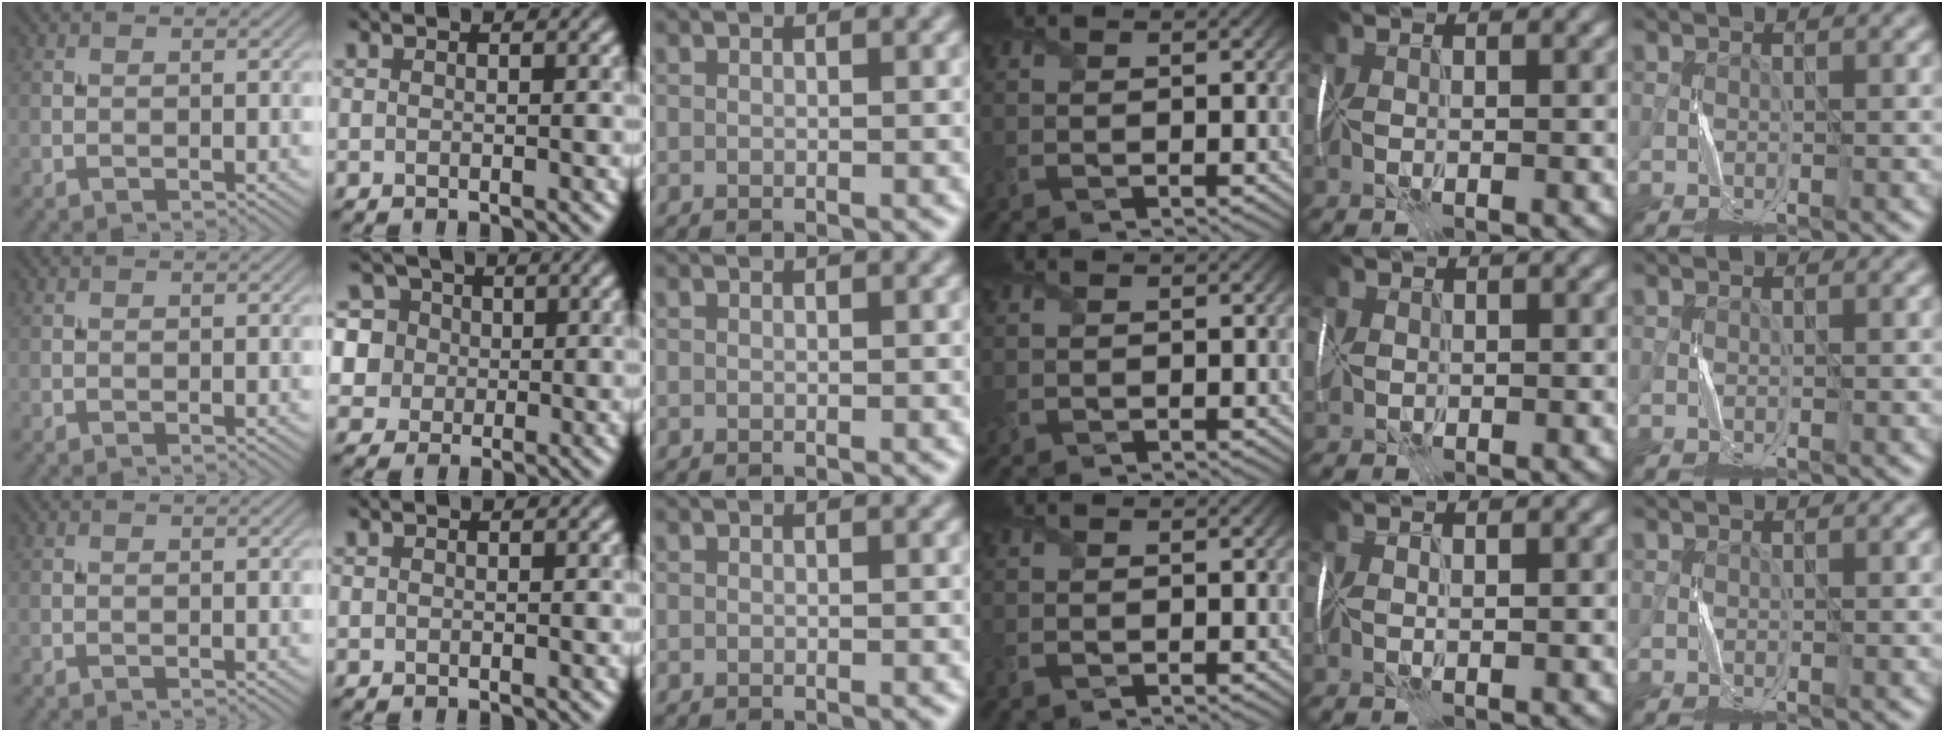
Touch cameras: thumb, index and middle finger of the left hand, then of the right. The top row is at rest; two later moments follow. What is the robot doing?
{"motion": "fold", "object": "handkerchief"}